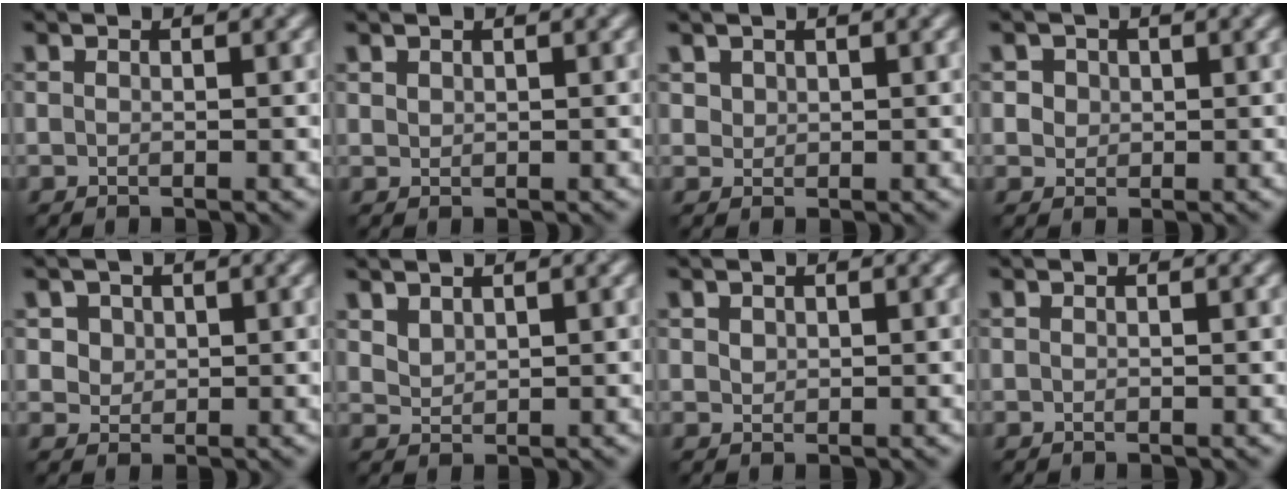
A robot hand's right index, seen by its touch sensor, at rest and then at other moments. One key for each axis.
{"total": 0.6, "fx": 0.5, "fy": 0.3, "fz": 0.1, "tx": -0.003, "ty": 0.001, "tz": 0.014}
{"total": 1.1, "fx": 0.7, "fy": 0.8, "fz": 0.2, "tx": -0.005, "ty": -0.005, "tz": 0.021}
{"total": 2.4, "fx": 1.1, "fy": 2.0, "fz": 0.9, "tx": -0.014, "ty": 0.007, "tz": 0.023}
{"total": 3.0, "fx": 1.5, "fy": 2.3, "fz": 1.2, "tx": -0.033, "ty": 0.003, "tz": 0.035}
{"total": 1.6, "fx": 1.3, "fy": 0.8, "fz": 0.6, "tx": -0.017, "ty": 0.000, "tz": 0.029}
{"total": 0.8, "fx": 0.5, "fy": 0.6, "fz": 0.2, "tx": -0.004, "ty": -0.002, "tz": 0.011}
{"total": 0.0}